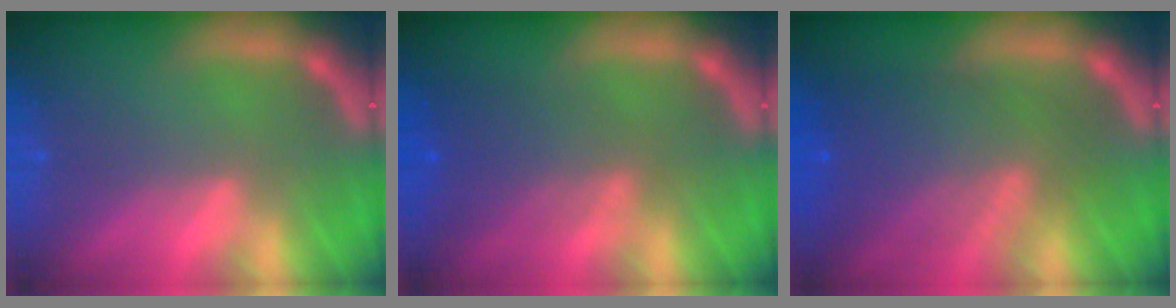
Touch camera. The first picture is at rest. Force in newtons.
{"total": 4.6}
{"total": 8.0}